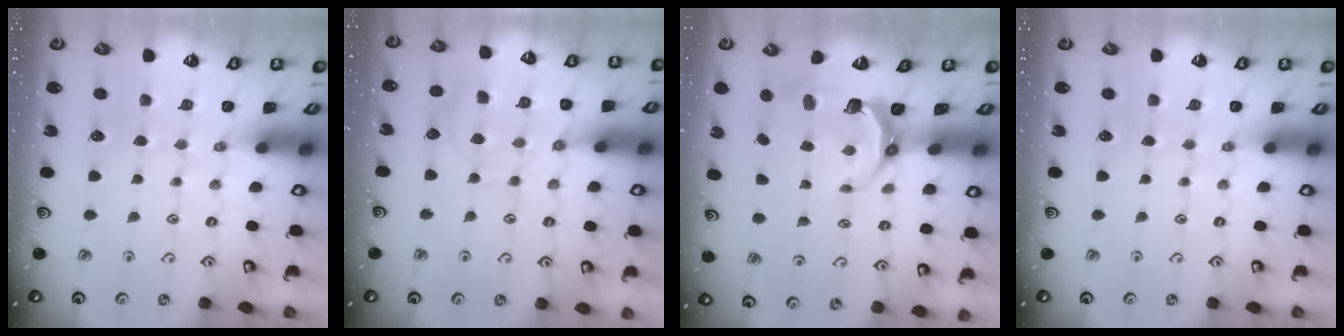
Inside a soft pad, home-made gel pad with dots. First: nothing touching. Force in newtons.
{"total": 9.1, "press": 9.1, "slide": 1.0}
{"total": 8.1, "press": 6.9, "slide": 4.2}
{"total": 0.0}